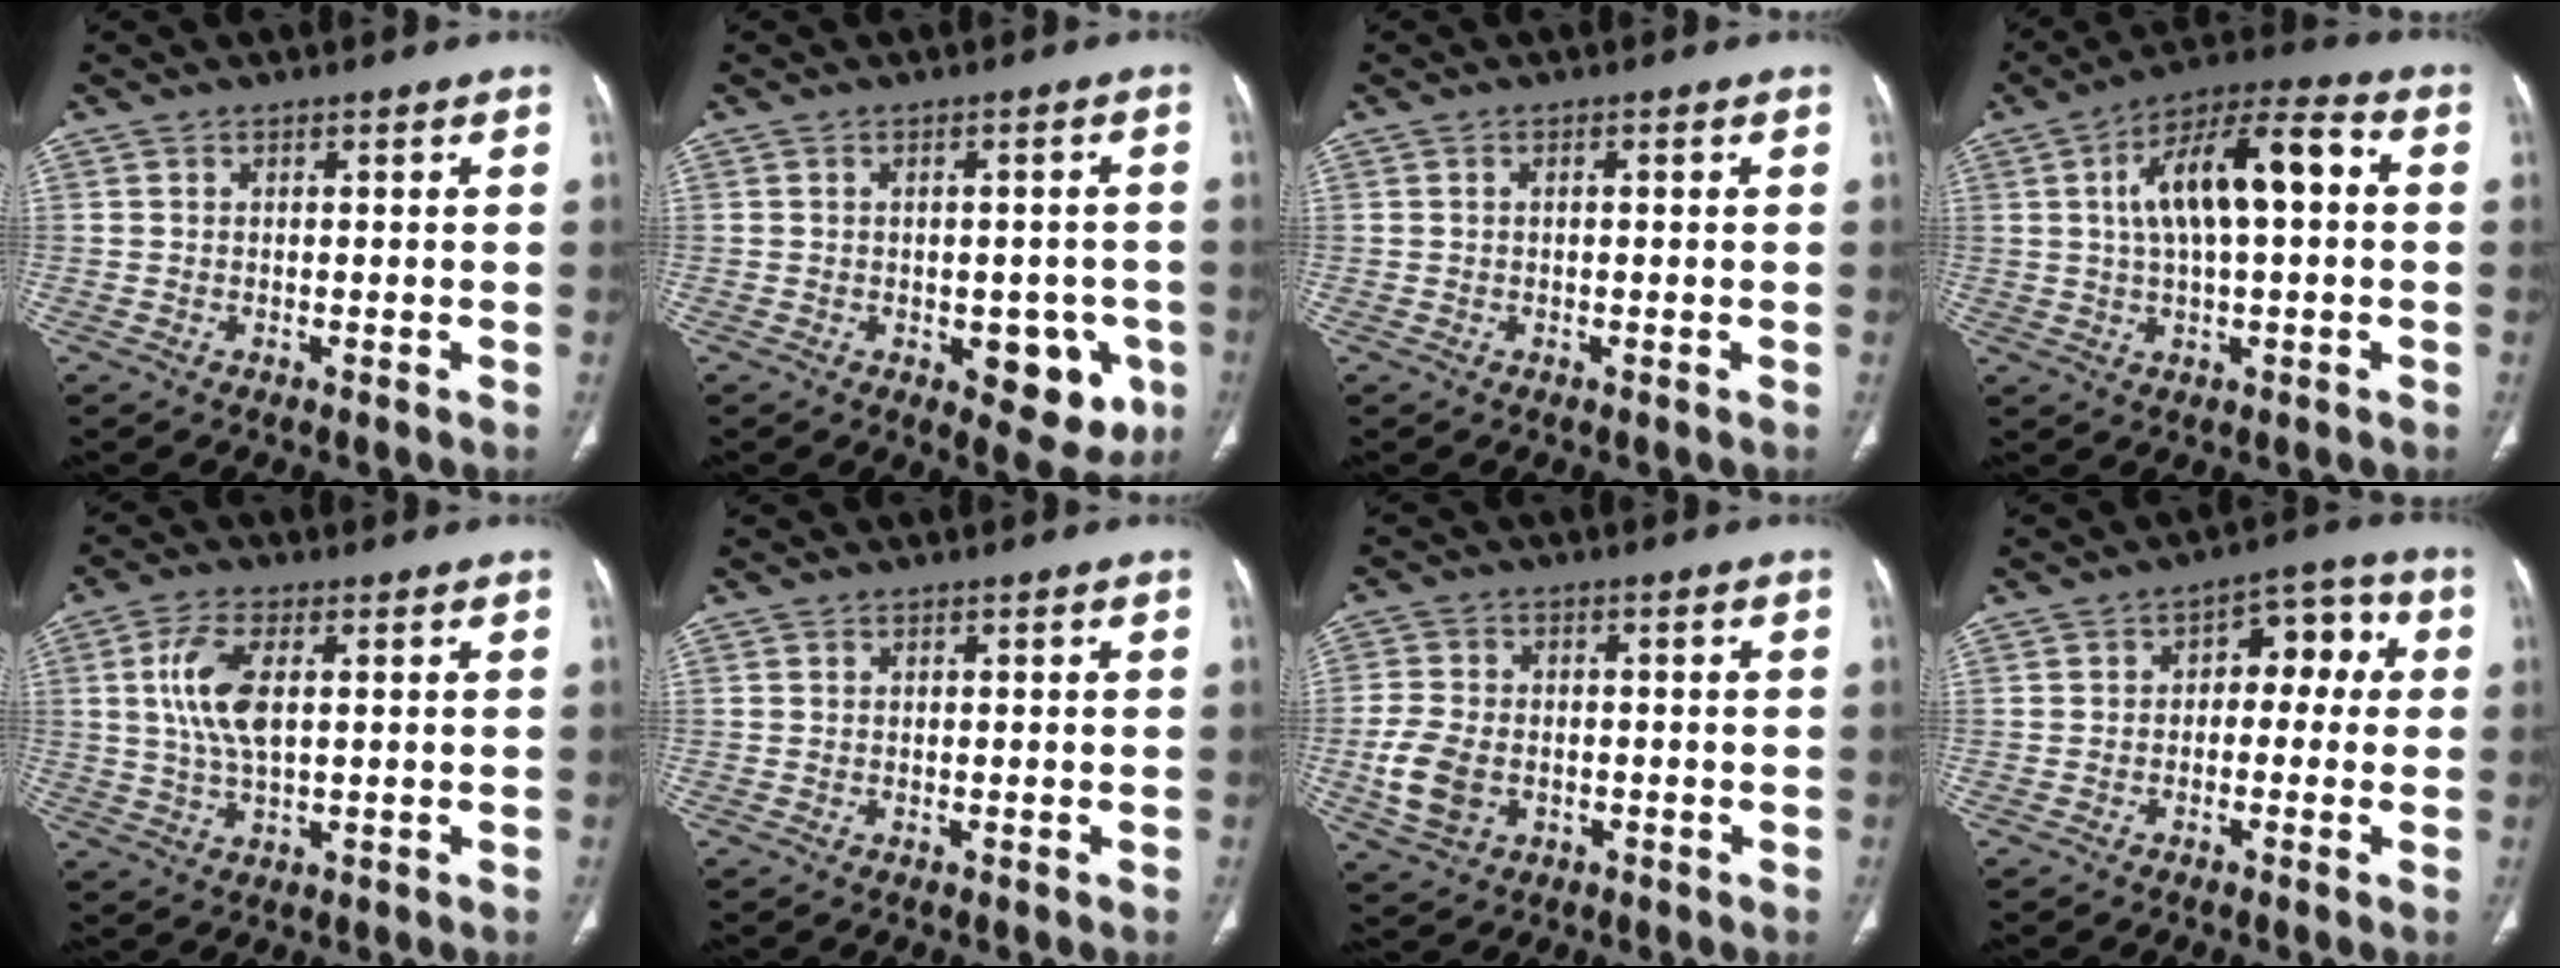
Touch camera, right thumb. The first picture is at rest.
{"total": 9.8, "force": [-3.2, 5.2, 7.7], "torque": [-0.055, 0.003, -0.029]}
{"total": 0.6, "force": [0.1, 0.2, 0.5], "torque": [-0.014, 0.001, 0.001]}
{"total": 14.9, "force": [2.3, 5.9, 13.5], "torque": [-0.230, 0.032, 0.032]}
{"total": 8.9, "force": [1.7, 3.9, 7.8], "torque": [-0.172, -0.001, 0.036]}
{"total": 0.0}
{"total": 8.7, "force": [-2.1, 6.2, 5.7], "torque": [-0.117, 0.004, -0.035]}
{"total": 7.7, "force": [0.5, 4.9, 5.9], "torque": [-0.038, 0.036, -0.003]}